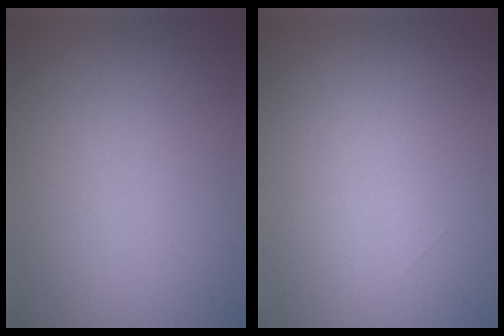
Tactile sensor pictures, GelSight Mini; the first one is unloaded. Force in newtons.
{"total": 0.0}